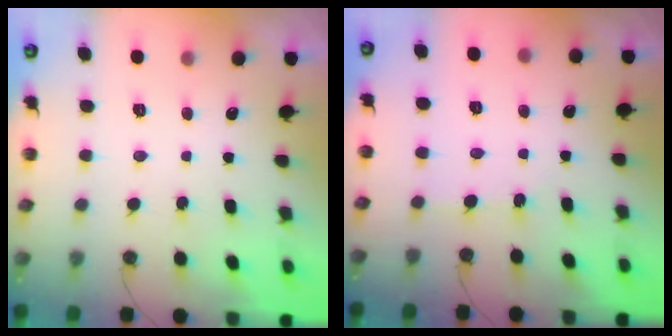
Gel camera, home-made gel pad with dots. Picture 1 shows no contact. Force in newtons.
{"total": 2.8, "press": 2.8, "slide": 0.4}